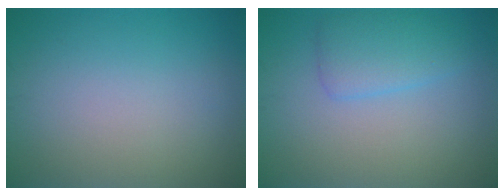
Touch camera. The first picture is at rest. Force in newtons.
{"total": 3.0, "press": 3.0, "slide": 0.2}